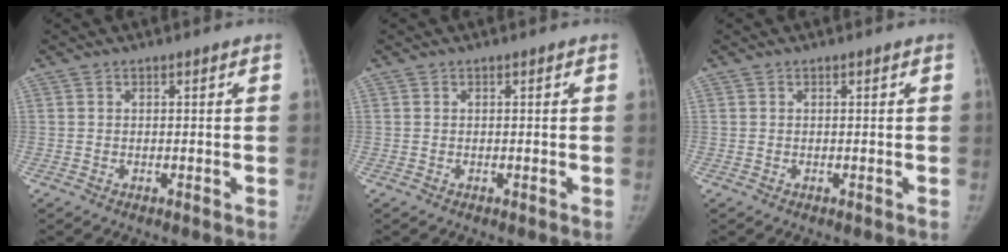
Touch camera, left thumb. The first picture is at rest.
{"total": 0.0}
{"total": 0.0}